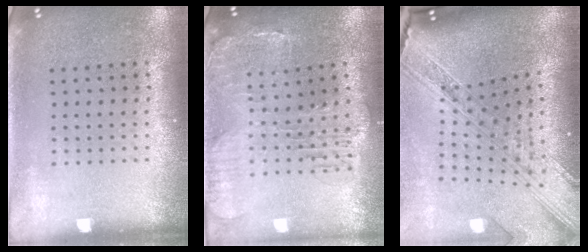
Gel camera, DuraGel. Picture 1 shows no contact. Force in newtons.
{"total": 1.4, "press": 1.4, "slide": 0.5}
{"total": 3.9, "press": 2.9, "slide": 2.6}